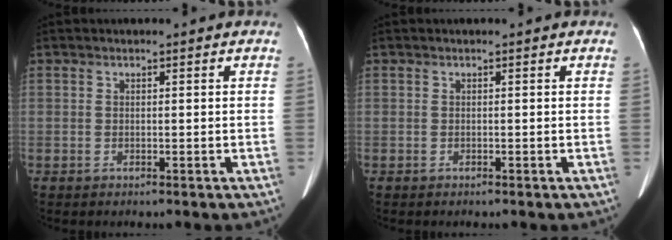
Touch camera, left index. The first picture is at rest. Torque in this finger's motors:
{"motor_torque": [0.03, 0.03, 0.00, 0.01]}